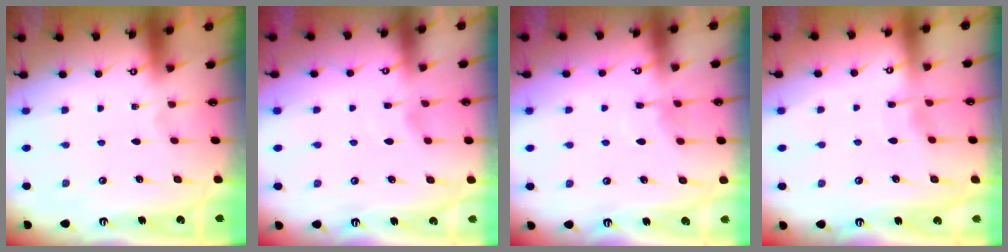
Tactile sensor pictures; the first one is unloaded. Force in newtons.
{"total": 2.2, "press": 2.2, "slide": 0.5}
{"total": 6.1, "press": 6.1, "slide": 0.8}
{"total": 4.0, "press": 3.9, "slide": 0.5}